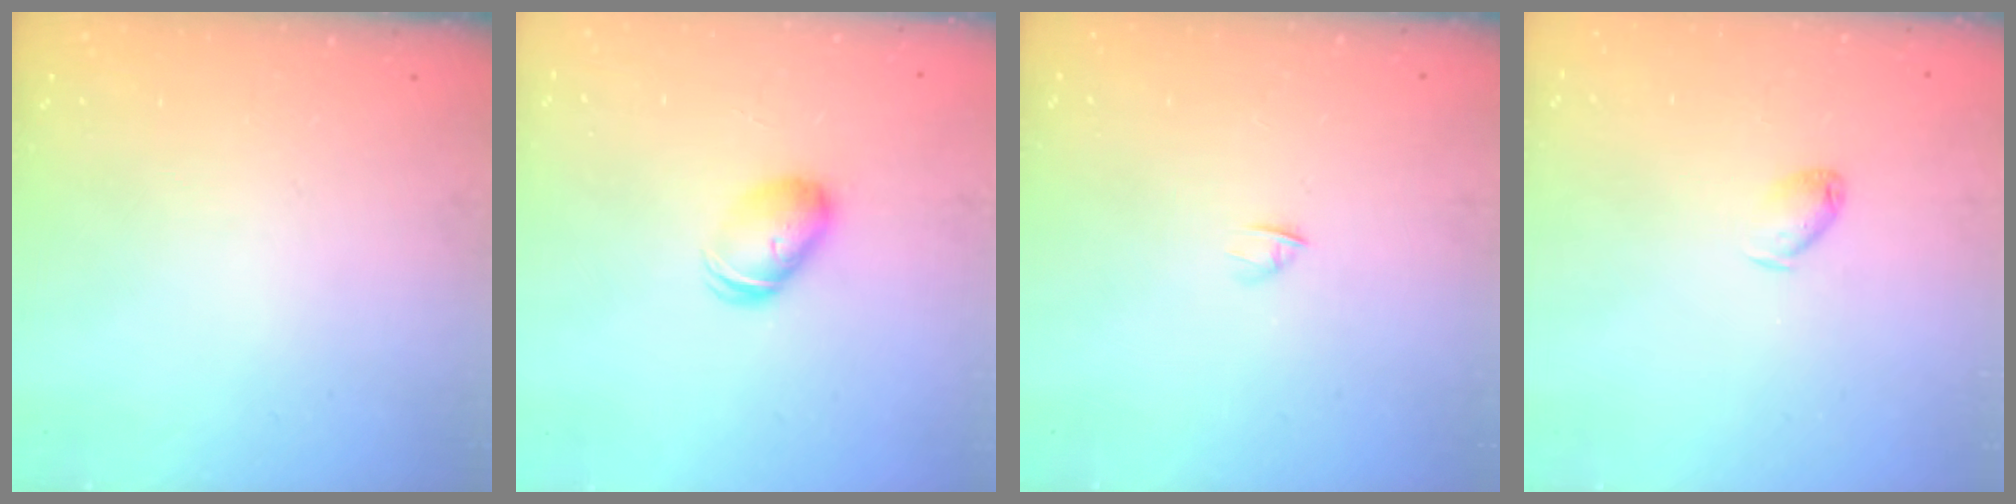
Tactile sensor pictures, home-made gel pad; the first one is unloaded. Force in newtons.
{"total": 6.9, "press": 6.9, "slide": 0.6}
{"total": 1.6, "press": 1.5, "slide": 0.4}
{"total": 4.1, "press": 4.0, "slide": 0.7}